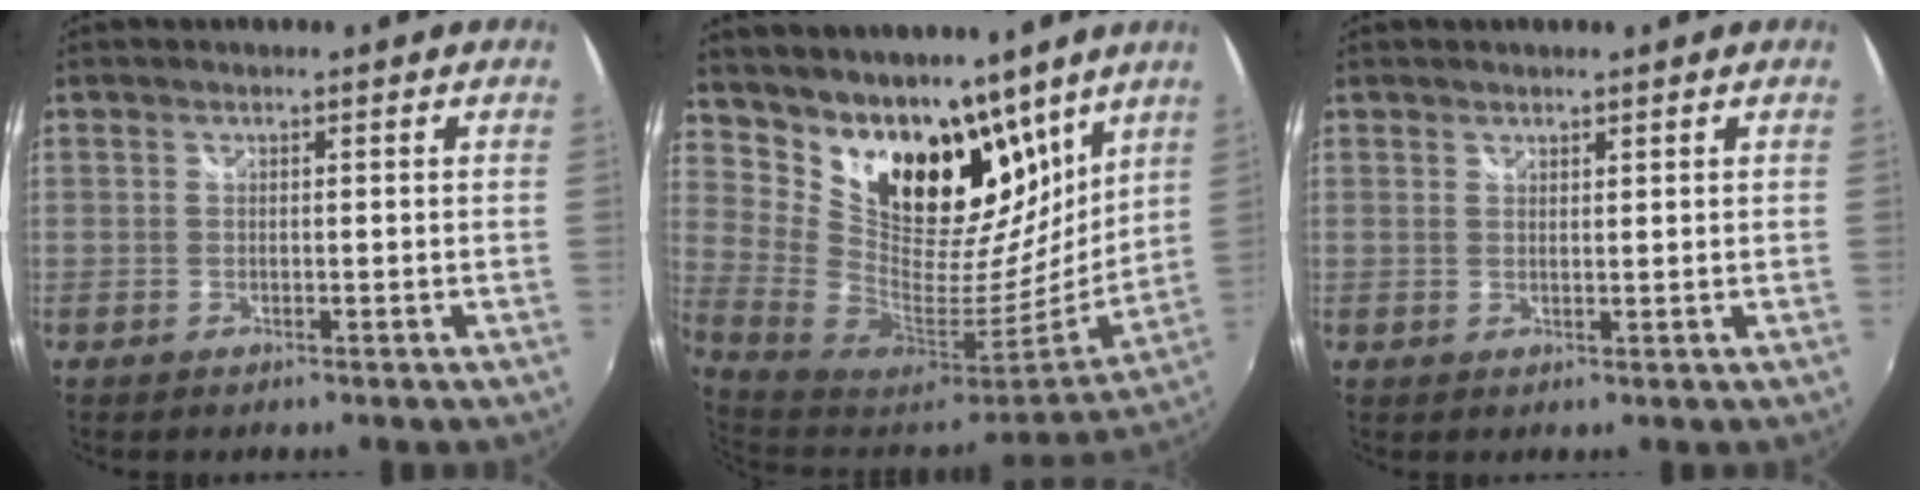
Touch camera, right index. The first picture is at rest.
{"total": 24.9, "force": [16.4, 14.6, 11.7], "torque": [-0.247, -0.011, 0.293]}
{"total": 1.1, "force": [1.0, 0.4, 0.2], "torque": [-0.001, 0.001, 0.018]}